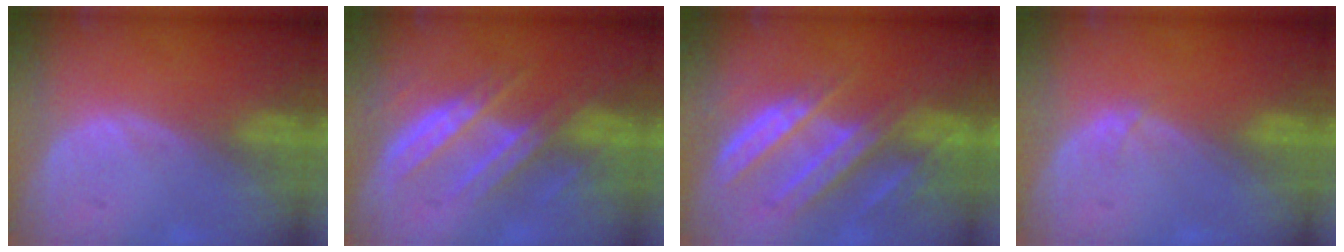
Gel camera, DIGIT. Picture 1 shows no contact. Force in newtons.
{"total": 7.4, "press": 7.2, "slide": 2.0}
{"total": 9.4, "press": 8.4, "slide": 4.1}
{"total": 0.5, "press": 0.5, "slide": 0.1}